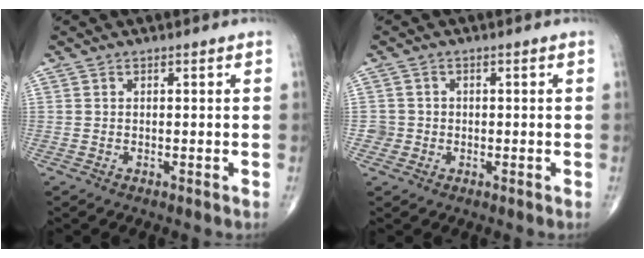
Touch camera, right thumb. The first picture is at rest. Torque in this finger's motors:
{"motor_torque": [0.65, 0.32, 0.44, 0.00, -0.04]}